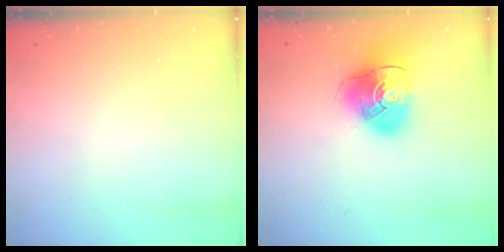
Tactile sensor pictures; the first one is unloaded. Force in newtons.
{"total": 12.3, "press": 12.2, "slide": 1.9}